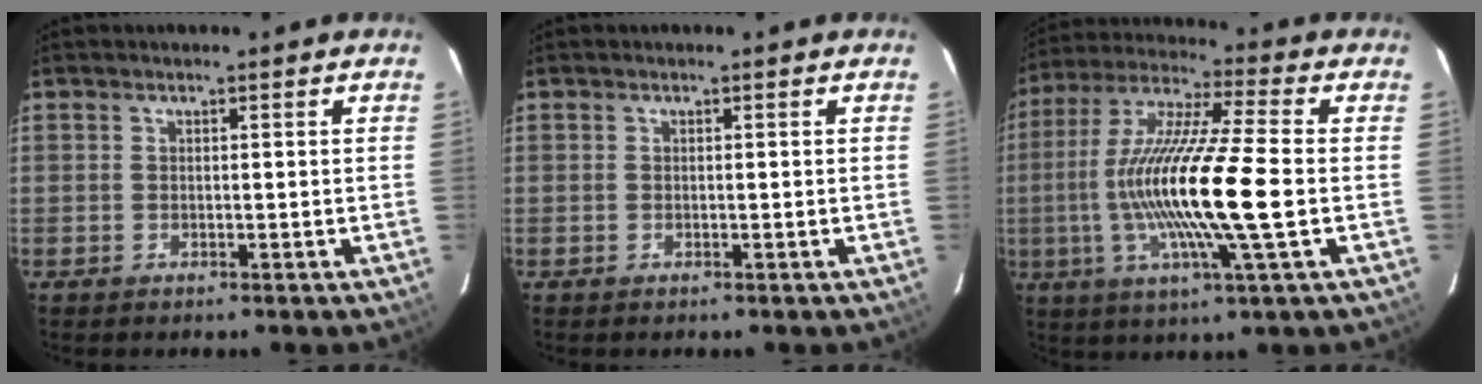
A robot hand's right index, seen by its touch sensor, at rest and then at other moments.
{"total": 0.0}
{"total": 18.6, "force": [-2.4, 0.6, 18.4], "torque": [-0.352, -0.007, -0.051]}